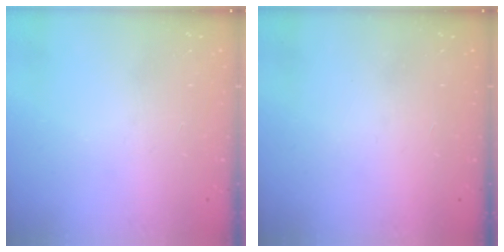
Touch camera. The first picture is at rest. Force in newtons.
{"total": 1.5, "press": 1.5, "slide": 0.1}